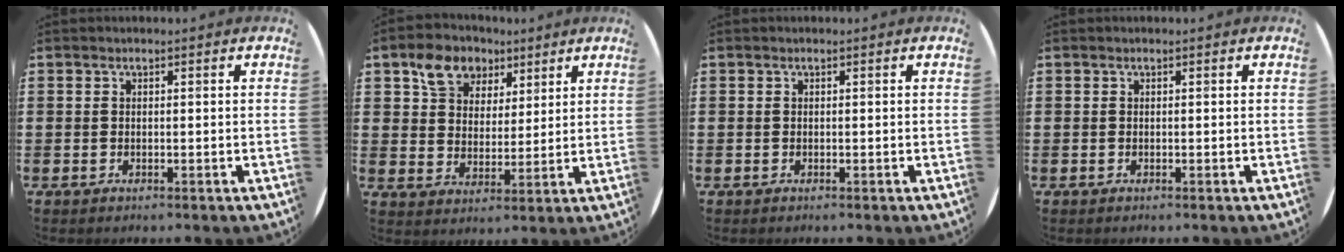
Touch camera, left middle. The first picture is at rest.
{"total": 7.0, "force": [4.8, 4.8, 1.7], "torque": [-0.044, 0.002, 0.088]}
{"total": 0.0}
{"total": 0.0}